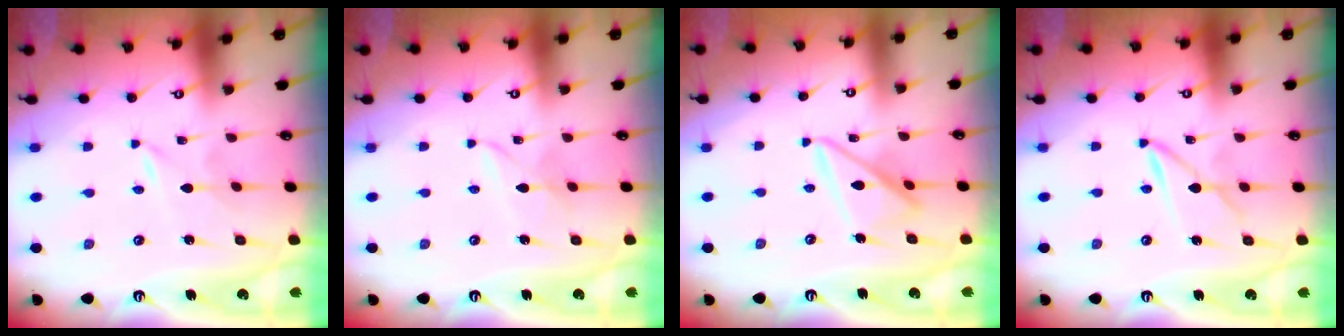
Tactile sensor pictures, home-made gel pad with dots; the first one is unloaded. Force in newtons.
{"total": 3.5, "press": 3.5, "slide": 0.2}
{"total": 12.0, "press": 11.9, "slide": 1.2}
{"total": 2.9, "press": 2.9, "slide": 0.3}